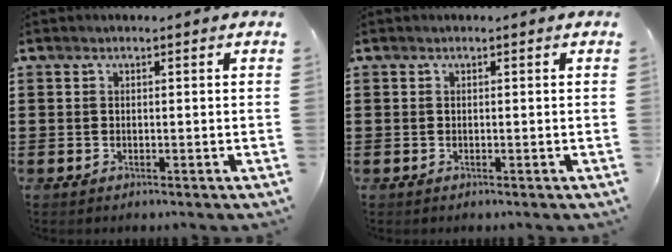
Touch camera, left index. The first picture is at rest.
{"total": 0.0}